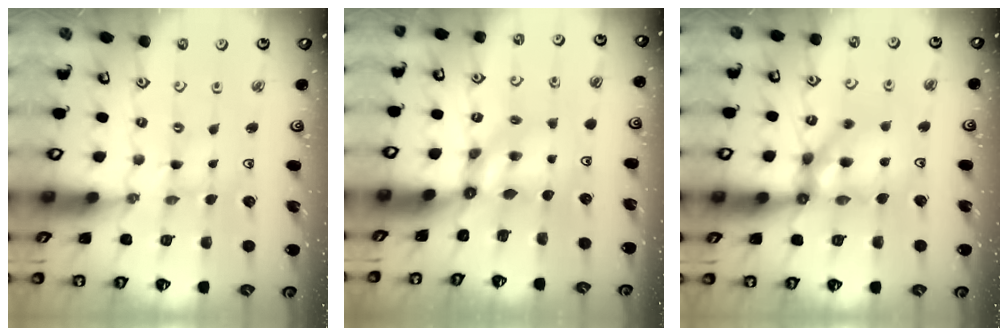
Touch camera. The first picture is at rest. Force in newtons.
{"total": 5.2, "press": 5.1, "slide": 0.2}
{"total": 14.8, "press": 14.6, "slide": 2.0}